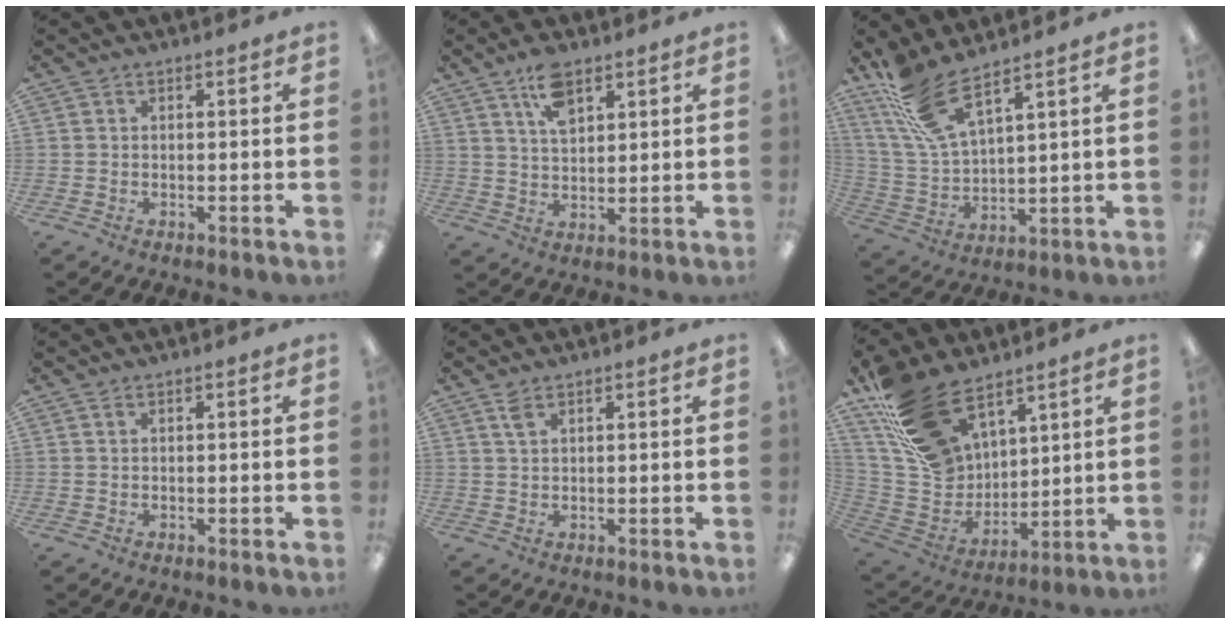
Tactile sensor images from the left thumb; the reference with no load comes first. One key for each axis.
{"total": 8.1, "fx": 5.2, "fy": 3.9, "fz": 4.9, "tx": -0.085, "ty": -0.013, "tz": 0.091}
{"total": 13.3, "fx": 9.7, "fy": 3.8, "fz": 8.3, "tx": -0.188, "ty": -0.042, "tz": 0.179}
{"total": 0.6, "fx": 0.4, "fy": 0.2, "fz": 0.4, "tx": -0.010, "ty": 0.003, "tz": 0.006}
{"total": 2.3, "fx": 1.6, "fy": 0.9, "fz": 1.4, "tx": -0.026, "ty": -0.003, "tz": 0.028}
{"total": 21.0, "fx": 14.0, "fy": 12.2, "fz": 9.9, "tx": -0.216, "ty": -0.072, "tz": 0.270}